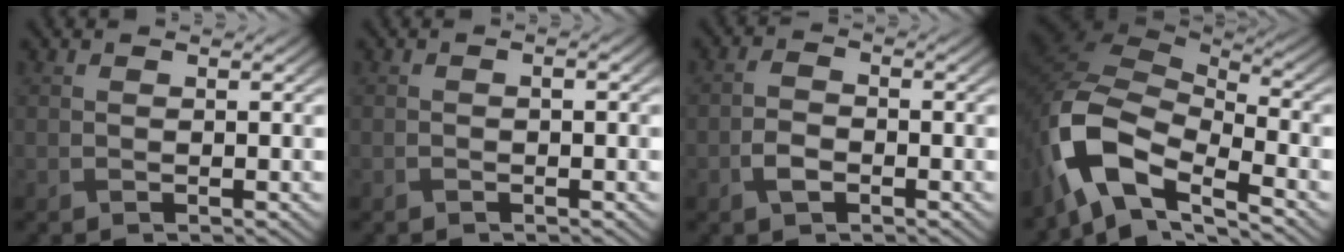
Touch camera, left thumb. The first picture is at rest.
{"total": 0.7, "force": [-0.2, 0.2, 0.6], "torque": [-0.011, 0.000, -0.003]}
{"total": 2.8, "force": [-1.3, 1.6, 1.9], "torque": [-0.039, 0.002, -0.030]}
{"total": 12.6, "force": [-6.3, 6.0, 9.1], "torque": [-0.206, -0.017, -0.133]}